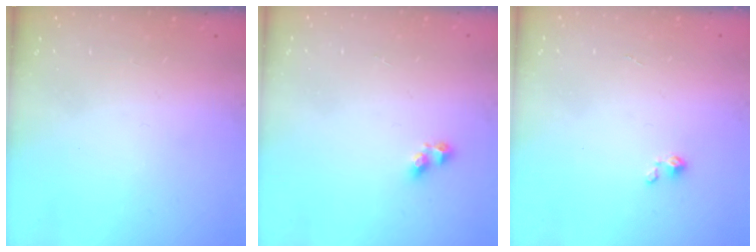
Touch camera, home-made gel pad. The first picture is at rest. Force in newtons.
{"total": 3.9, "press": 3.8, "slide": 0.9}
{"total": 1.6, "press": 1.6, "slide": 0.2}